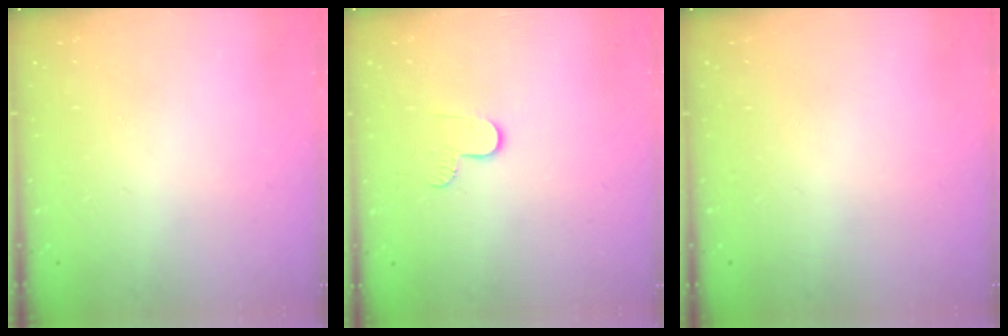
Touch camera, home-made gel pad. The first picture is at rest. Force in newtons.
{"total": 5.2, "press": 5.2, "slide": 0.5}
{"total": 0.0}